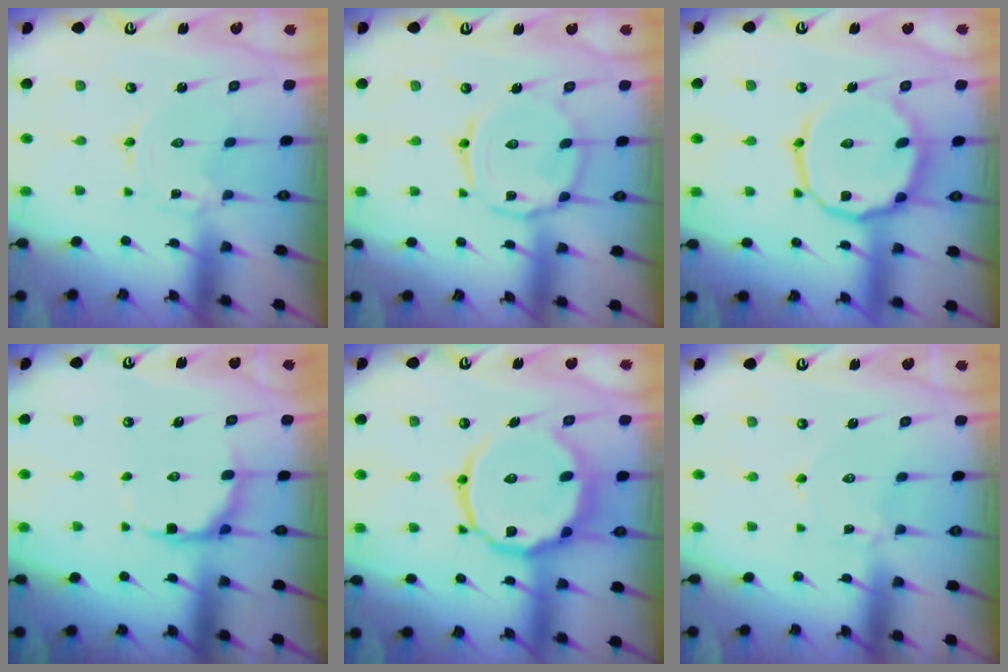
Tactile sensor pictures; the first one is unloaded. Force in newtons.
{"total": 9.5, "press": 9.5, "slide": 0.7}
{"total": 13.9, "press": 13.8, "slide": 1.3}
{"total": 6.5, "press": 5.8, "slide": 2.9}
{"total": 17.3, "press": 17.2, "slide": 1.6}
{"total": 1.4, "press": 1.4, "slide": 0.1}